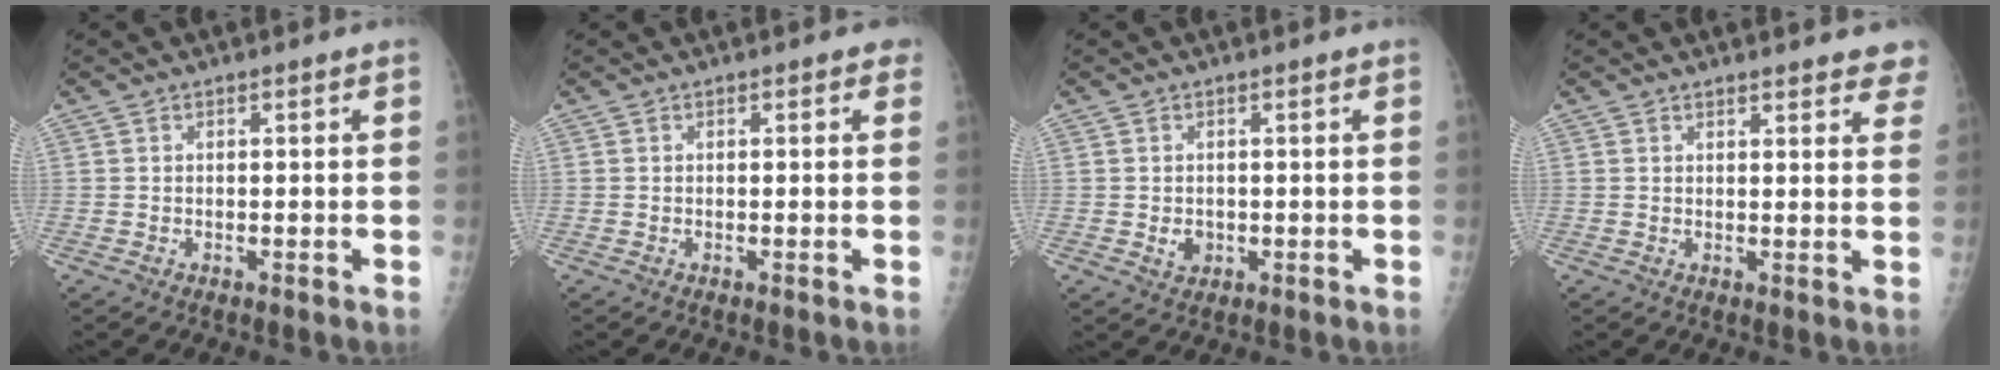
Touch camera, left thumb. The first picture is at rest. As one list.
[{"total": 0.7, "force": [0.3, 0.5, 0.4], "torque": [0.006, 0.001, -0.003]}, {"total": 2.2, "force": [-0.2, 1.9, 1.1], "torque": [-0.010, -0.001, 0.005]}, {"total": 7.6, "force": [6.7, 2.1, 2.9], "torque": [0.001, -0.023, 0.062]}]